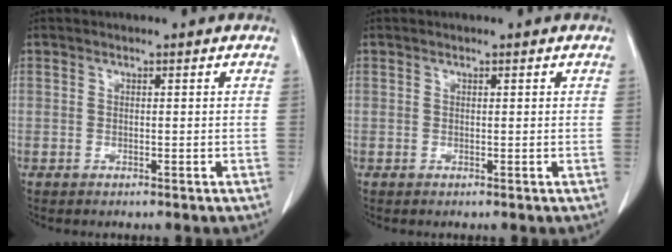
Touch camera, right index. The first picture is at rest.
{"total": 0.0}